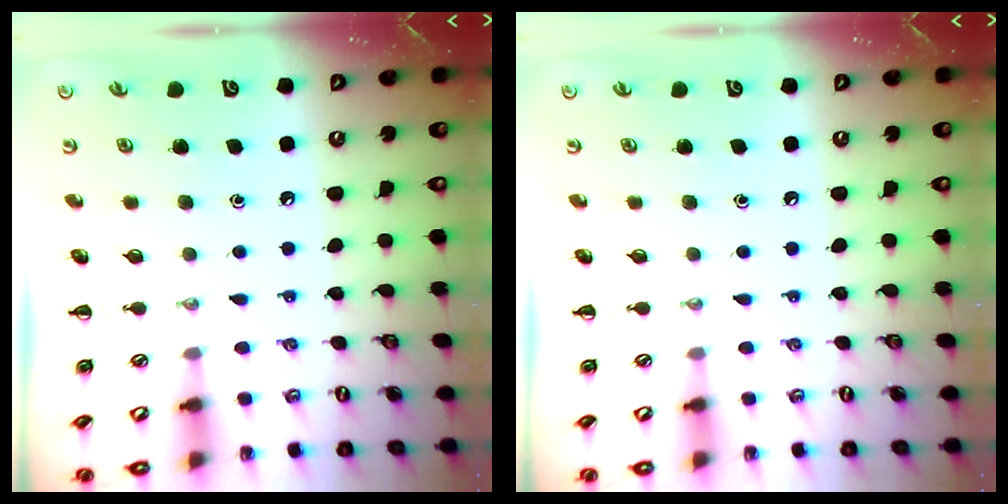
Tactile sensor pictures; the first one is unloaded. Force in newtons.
{"total": 0.0}